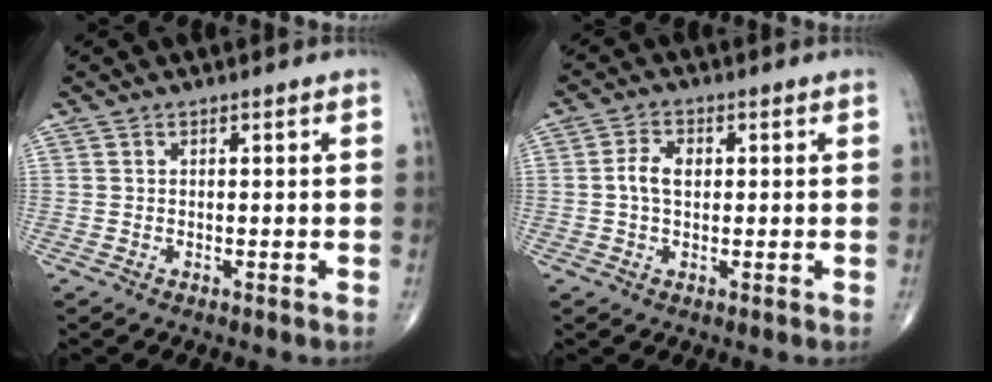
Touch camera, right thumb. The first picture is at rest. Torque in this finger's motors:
{"motor_torque": [0.05, 0.05, 0.14, 0.02, 0.04]}